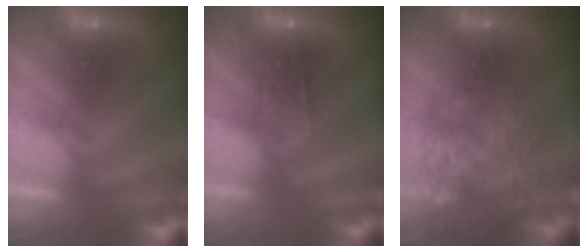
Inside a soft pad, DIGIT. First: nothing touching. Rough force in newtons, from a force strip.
{"total": 2.6}
{"total": 5.6}